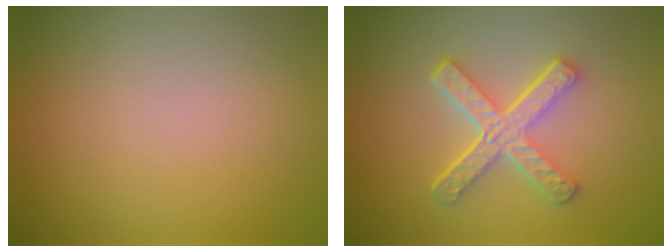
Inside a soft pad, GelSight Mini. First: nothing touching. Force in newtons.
{"total": 4.9, "press": 3.7, "slide": 3.2}